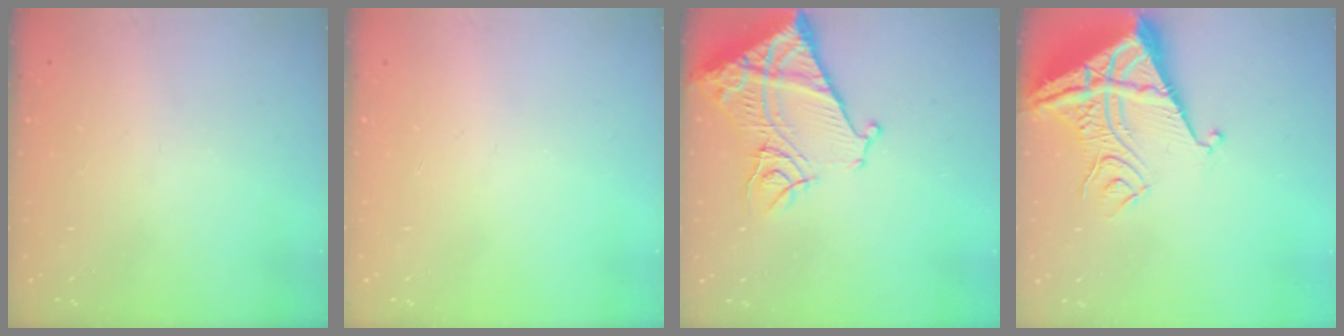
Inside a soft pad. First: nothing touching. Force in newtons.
{"total": 0.0}
{"total": 18.4, "press": 18.3, "slide": 2.2}
{"total": 11.5, "press": 11.5, "slide": 1.2}